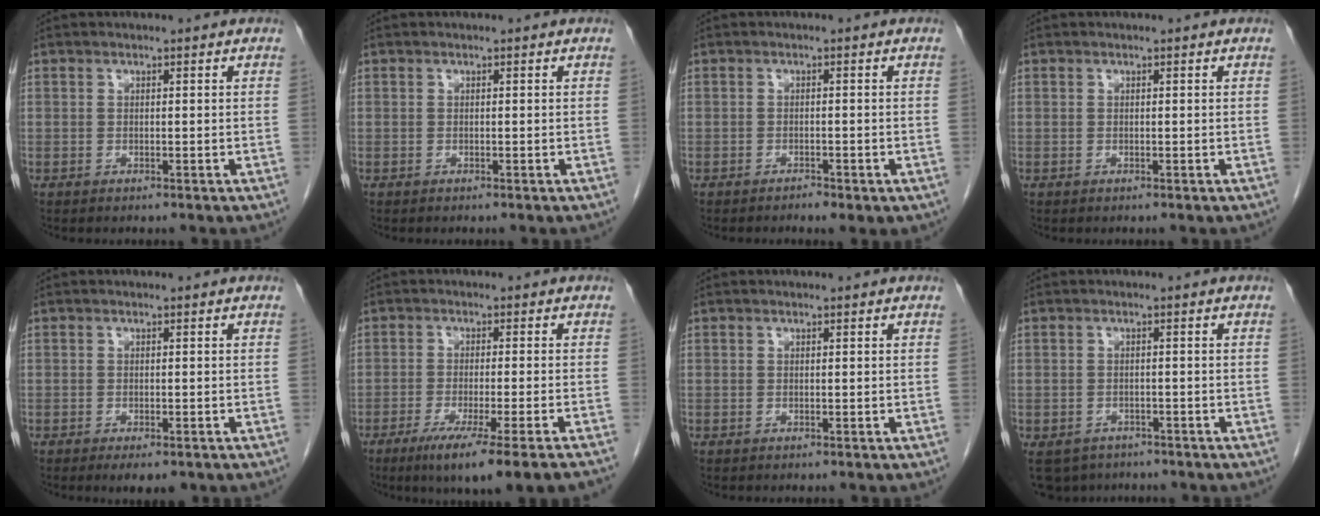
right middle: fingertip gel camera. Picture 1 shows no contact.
{"total": 0.0}
{"total": 2.1, "force": [-1.3, 0.7, 1.4], "torque": [-0.020, 0.000, -0.014]}
{"total": 0.0}
{"total": 3.3, "force": [-2.1, 1.2, 2.2], "torque": [-0.026, -0.004, -0.024]}
{"total": 11.6, "force": [-8.2, -1.1, 8.0], "torque": [-0.105, -0.032, -0.120]}
{"total": 0.0}
{"total": 7.9, "force": [-5.7, 5.0, 2.1], "torque": [-0.055, -0.009, -0.078]}